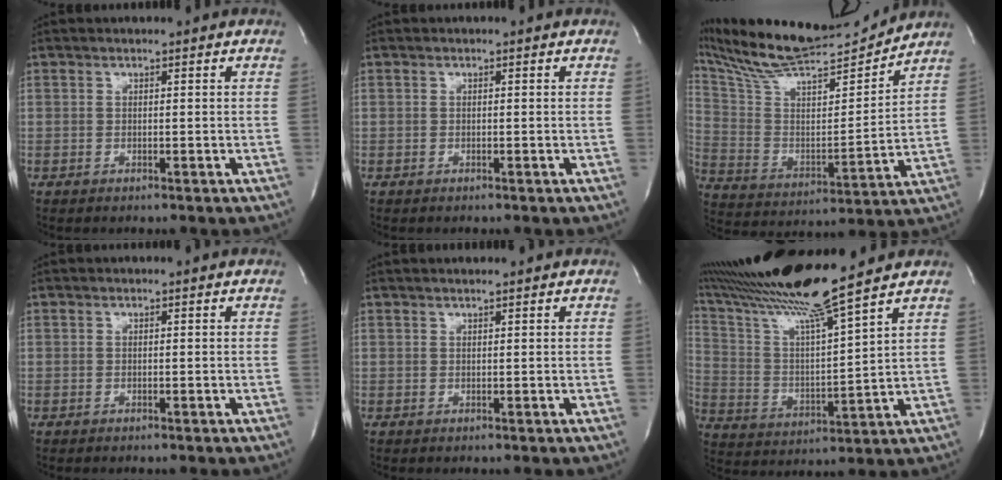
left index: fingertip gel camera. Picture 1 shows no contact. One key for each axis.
{"total": 0.0}
{"total": 21.4, "fx": 19.8, "fy": 2.0, "fz": 7.9, "tx": -0.160, "ty": 0.001, "tz": 0.332}
{"total": 0.0}
{"total": 0.9, "fx": 0.7, "fy": -0.1, "fz": 0.5, "tx": -0.015, "ty": 0.007, "tz": 0.014}
{"total": 16.6, "fx": 13.9, "fy": -1.8, "fz": 8.8, "tx": -0.173, "ty": -0.010, "tz": 0.246}